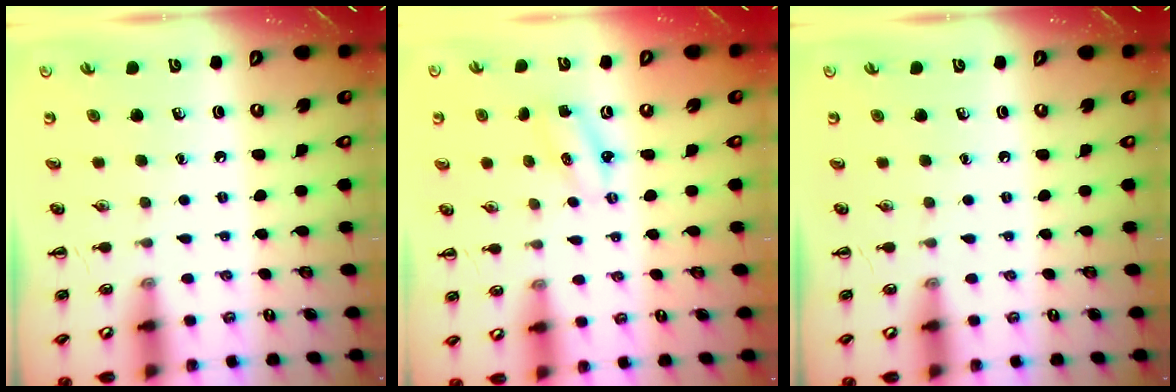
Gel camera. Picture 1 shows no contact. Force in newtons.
{"total": 2.1, "press": 2.1, "slide": 0.6}
{"total": 0.0}